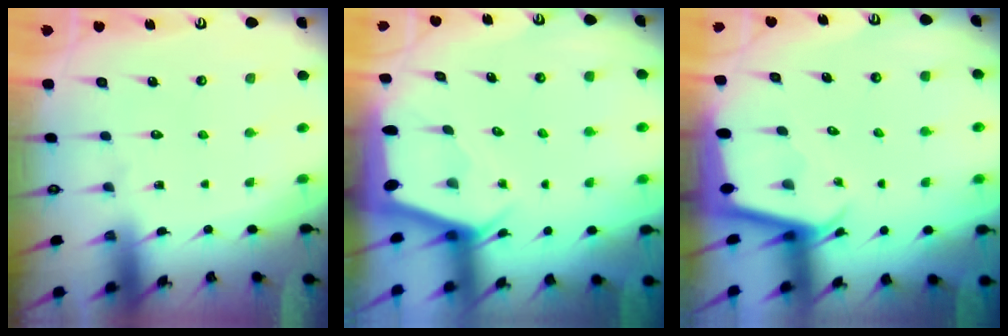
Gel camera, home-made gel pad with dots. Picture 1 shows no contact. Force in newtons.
{"total": 2.1, "press": 2.0, "slide": 0.4}
{"total": 2.2, "press": 2.2, "slide": 0.1}